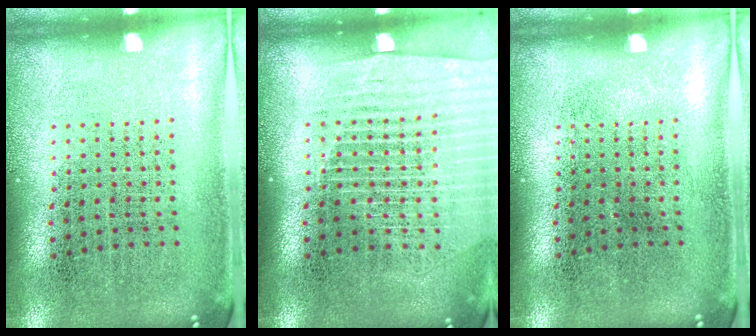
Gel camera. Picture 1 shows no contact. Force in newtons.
{"total": 1.5, "press": 1.4, "slide": 0.6}
{"total": 0.0}